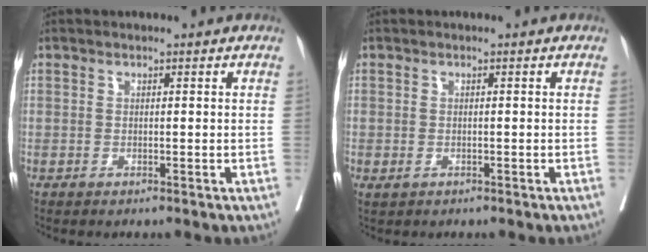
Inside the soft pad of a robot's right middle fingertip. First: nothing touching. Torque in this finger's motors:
{"motor_torque": [2.14, 0.00, 1.05, 0.21]}